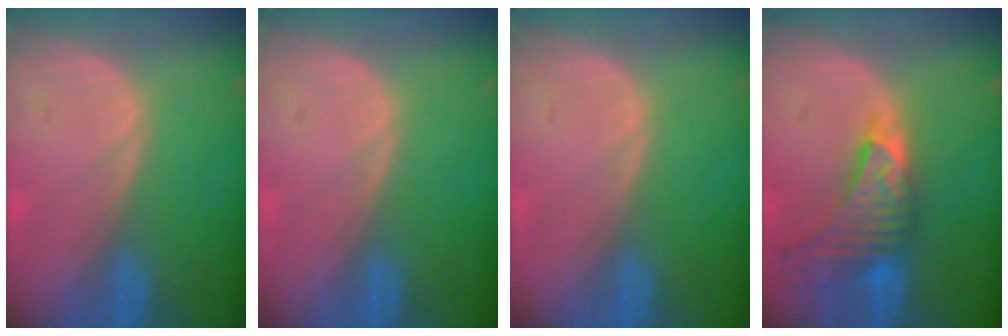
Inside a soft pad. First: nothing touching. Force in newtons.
{"total": 0.0}
{"total": 0.0}
{"total": 9.2, "press": 8.3, "slide": 3.9}